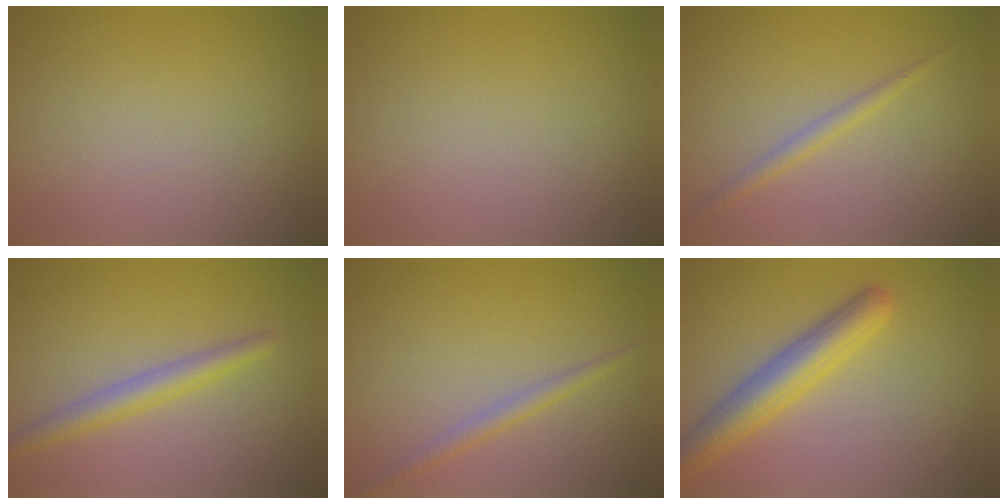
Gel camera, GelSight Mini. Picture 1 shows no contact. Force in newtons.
{"total": 0.0}
{"total": 1.4, "press": 1.4, "slide": 0.1}
{"total": 2.8, "press": 2.8, "slide": 0.0}
{"total": 1.6, "press": 1.6, "slide": 0.1}
{"total": 5.0, "press": 5.0, "slide": 0.3}